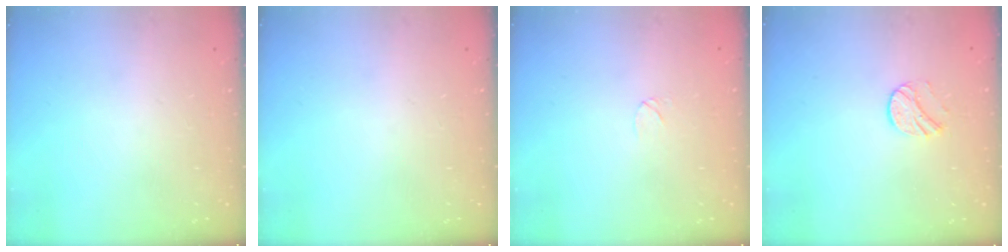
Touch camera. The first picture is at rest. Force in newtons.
{"total": 0.0}
{"total": 3.4, "press": 3.4, "slide": 0.3}
{"total": 7.9, "press": 7.8, "slide": 0.9}